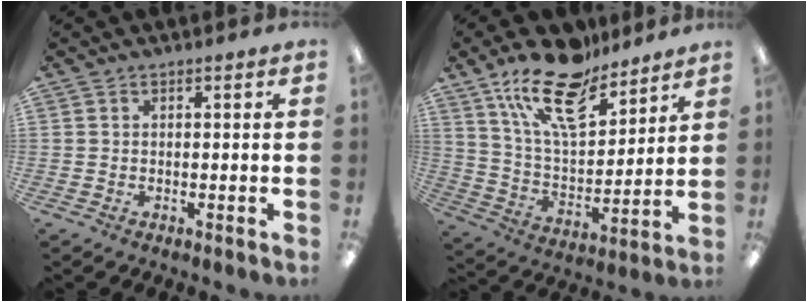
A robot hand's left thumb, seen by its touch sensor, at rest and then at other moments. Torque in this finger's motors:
{"motor_torque": [0.28, 0.27, 1.38, -1.40, 0.36]}